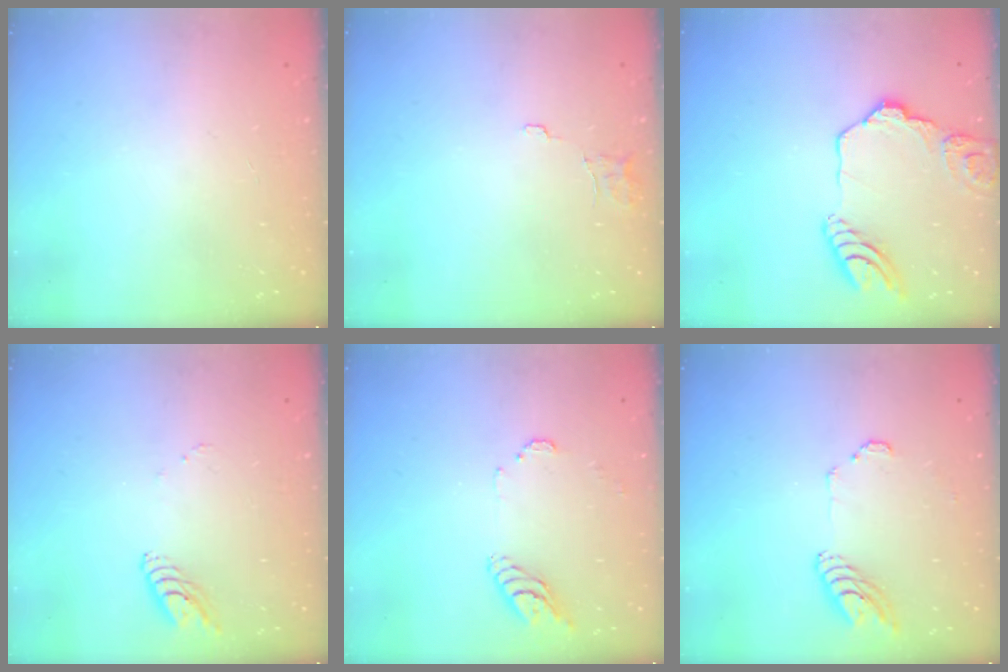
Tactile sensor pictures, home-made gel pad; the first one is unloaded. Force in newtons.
{"total": 4.8, "press": 4.8, "slide": 0.3}
{"total": 15.3, "press": 15.2, "slide": 1.7}
{"total": 6.0, "press": 6.0, "slide": 0.7}
{"total": 9.0, "press": 9.0, "slide": 0.7}
{"total": 8.8, "press": 8.8, "slide": 0.9}